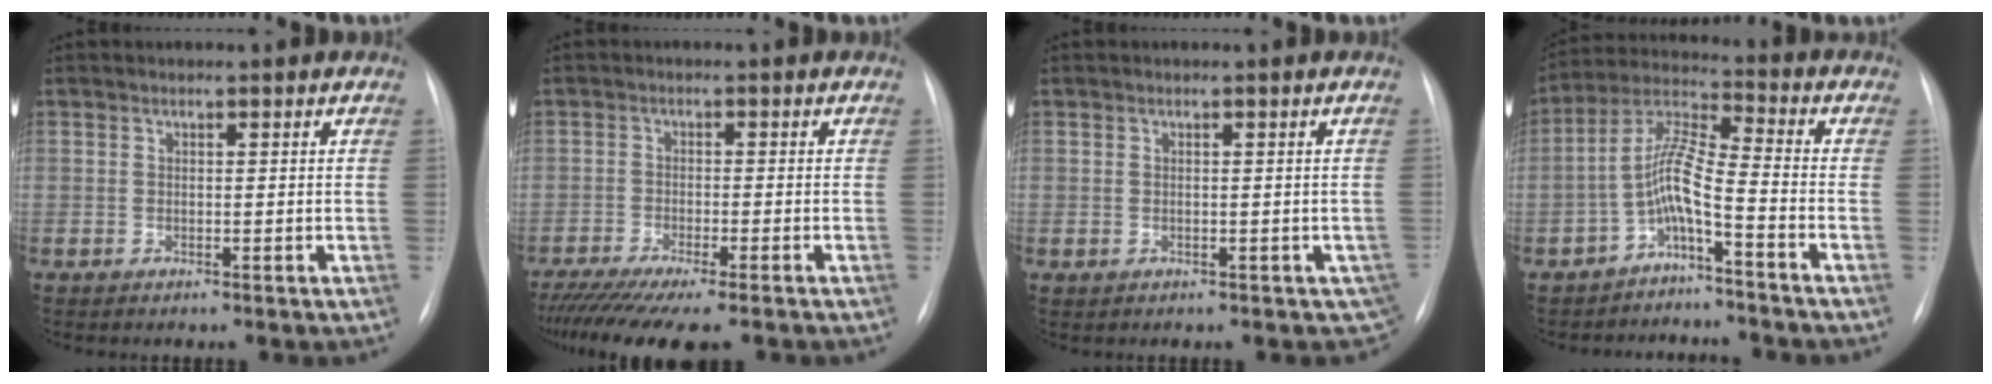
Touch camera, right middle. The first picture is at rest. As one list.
[{"total": 12.4, "force": [-10.1, 1.2, 7.1], "torque": [-0.110, -0.026, -0.158]}, {"total": 2.9, "force": [-0.9, 2.1, 1.8], "torque": [-0.010, 0.006, 0.000]}, {"total": 6.7, "force": [-3.4, 0.4, 5.7], "torque": [-0.123, 0.024, -0.069]}]